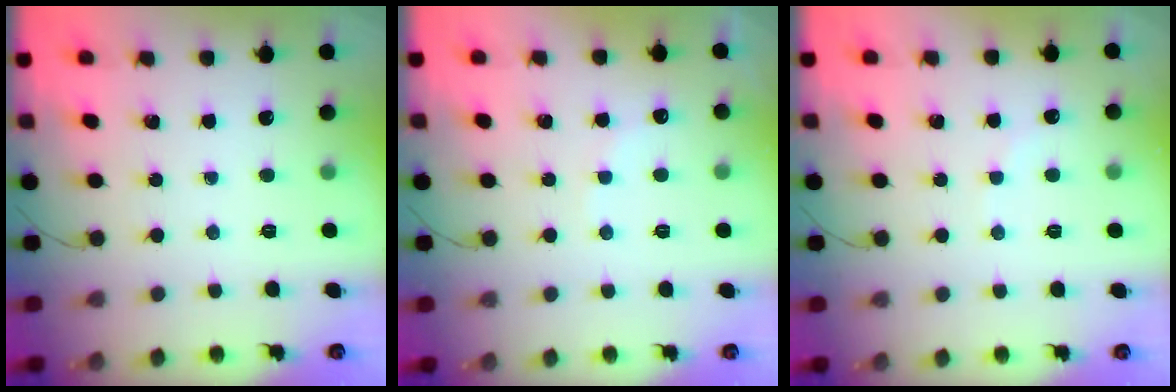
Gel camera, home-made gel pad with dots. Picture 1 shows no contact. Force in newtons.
{"total": 5.9, "press": 5.9, "slide": 1.0}
{"total": 3.7, "press": 3.7, "slide": 0.5}